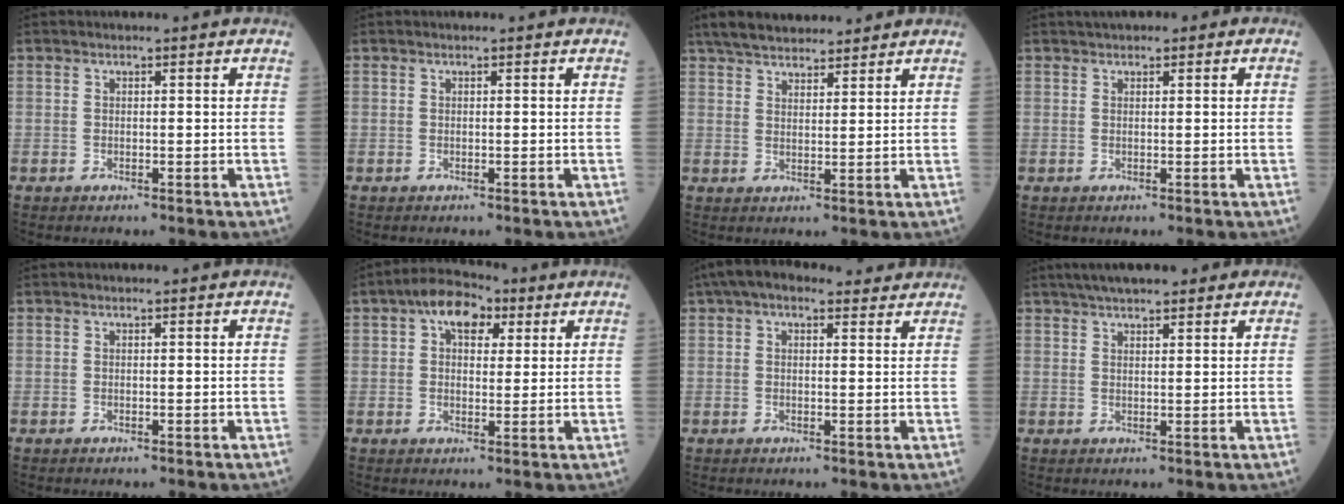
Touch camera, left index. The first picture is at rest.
{"total": 0.0}
{"total": 10.7, "force": [9.3, 2.9, 4.4], "torque": [-0.068, 0.033, 0.151]}
{"total": 2.8, "force": [1.5, 1.4, 1.9], "torque": [-0.035, 0.018, 0.023]}
{"total": 0.0}
{"total": 7.0, "force": [3.2, 4.0, 4.8], "torque": [-0.081, 0.032, 0.047]}
{"total": 8.6, "force": [6.6, 3.3, 4.5], "torque": [-0.076, 0.048, 0.100]}
{"total": 8.0, "force": [6.2, 2.0, 4.6], "torque": [-0.066, 0.034, 0.096]}